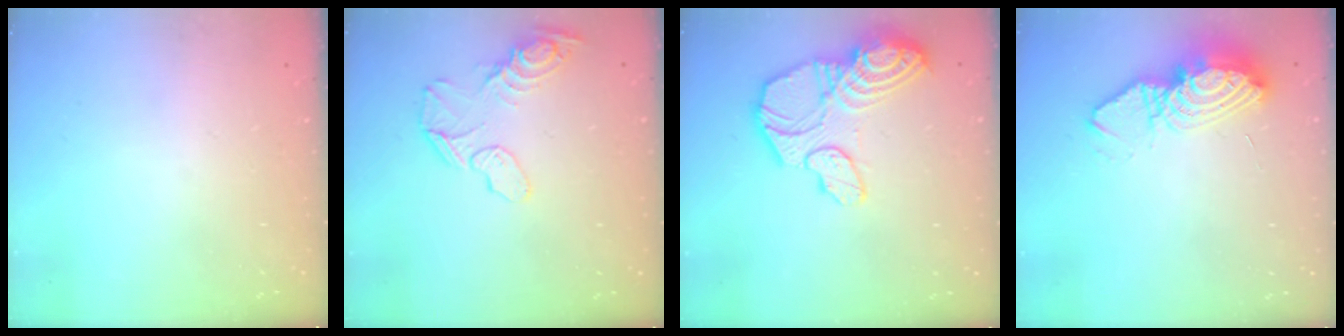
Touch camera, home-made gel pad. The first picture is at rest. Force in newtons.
{"total": 11.9, "press": 11.5, "slide": 2.8}
{"total": 18.4, "press": 18.3, "slide": 1.7}
{"total": 12.2, "press": 12.1, "slide": 0.9}